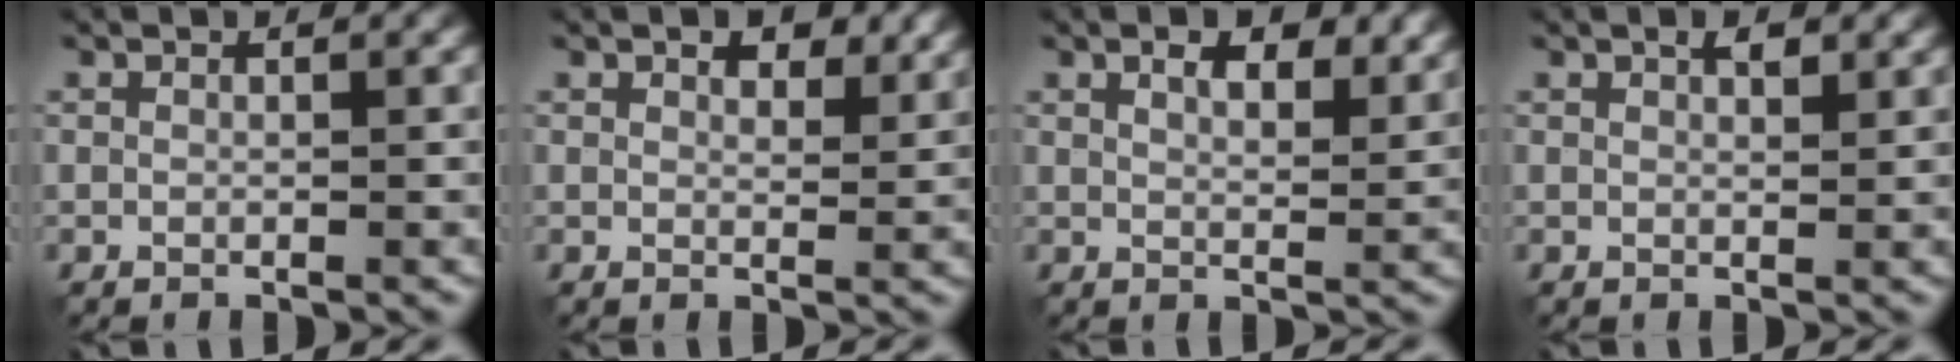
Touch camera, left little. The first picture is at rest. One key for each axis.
{"total": 3.2, "fx": 2.1, "fy": 1.5, "fz": 1.9, "tx": -0.030, "ty": -0.001, "tz": 0.031}
{"total": 4.0, "fx": 2.5, "fy": 1.6, "fz": 2.7, "tx": -0.044, "ty": -0.002, "tz": 0.035}
{"total": 1.5, "fx": 0.9, "fy": 0.6, "fz": 1.0, "tx": -0.015, "ty": 0.001, "tz": 0.016}